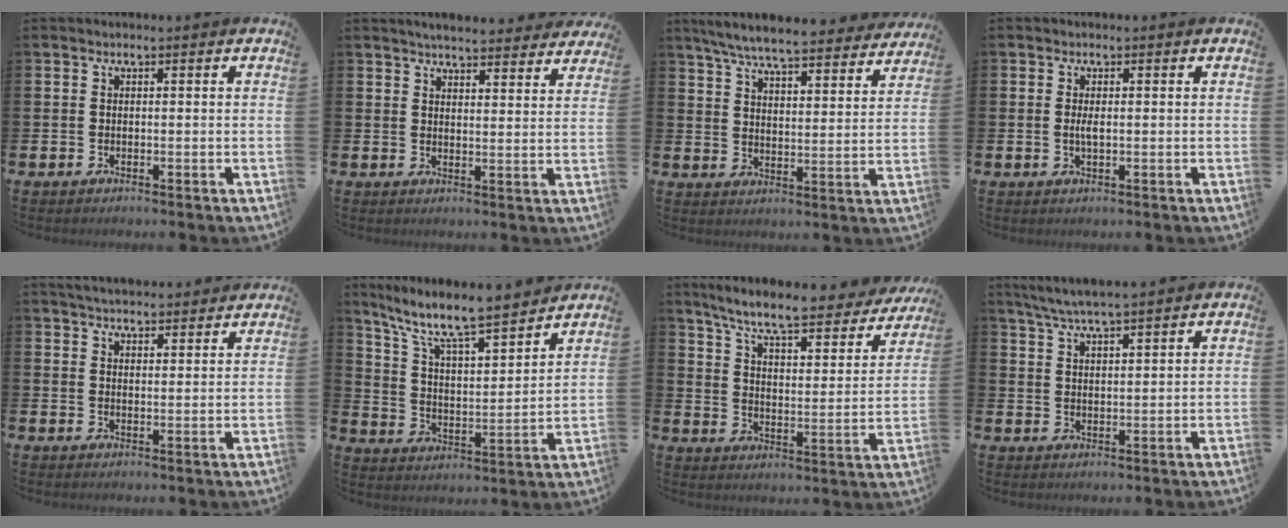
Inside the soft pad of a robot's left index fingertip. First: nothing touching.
{"total": 4.6, "force": [4.5, 0.5, 0.7], "torque": [-0.011, -0.029, 0.078]}
{"total": 7.3, "force": [6.9, 0.7, 2.4], "torque": [-0.063, -0.046, 0.117]}
{"total": 1.6, "force": [0.1, 0.5, 1.5], "torque": [-0.025, 0.000, -0.001]}
{"total": 4.0, "force": [4.0, 0.4, 0.3], "torque": [-0.009, -0.022, 0.072]}
{"total": 9.5, "force": [8.6, 1.1, 4.0], "torque": [-0.103, -0.063, 0.143]}
{"total": 8.0, "force": [7.2, 1.1, 3.5], "torque": [-0.090, -0.055, 0.116]}
{"total": 5.2, "force": [4.8, 0.0, 1.8], "torque": [-0.049, -0.017, 0.087]}